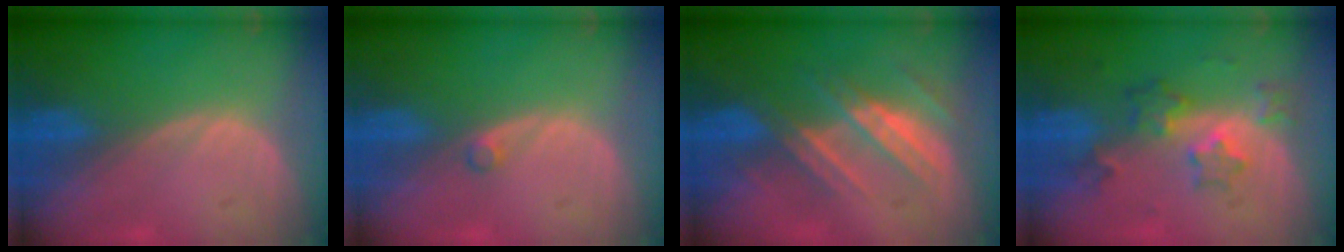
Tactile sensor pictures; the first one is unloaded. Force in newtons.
{"total": 0.9, "press": 0.9, "slide": 0.2}
{"total": 7.4, "press": 6.9, "slide": 2.7}
{"total": 6.1, "press": 5.4, "slide": 2.8}